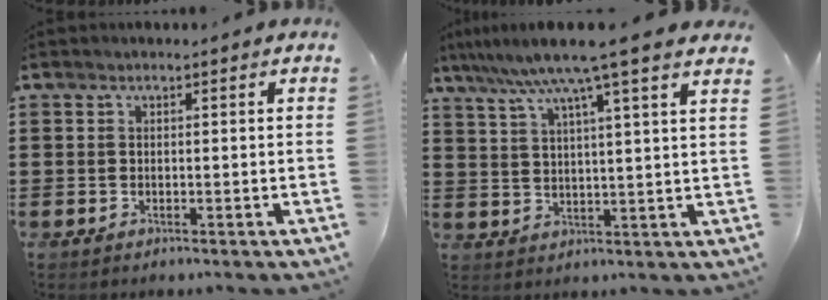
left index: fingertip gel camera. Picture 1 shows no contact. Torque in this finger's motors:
{"motor_torque": [2.14, 0.00, 0.62, 0.21]}